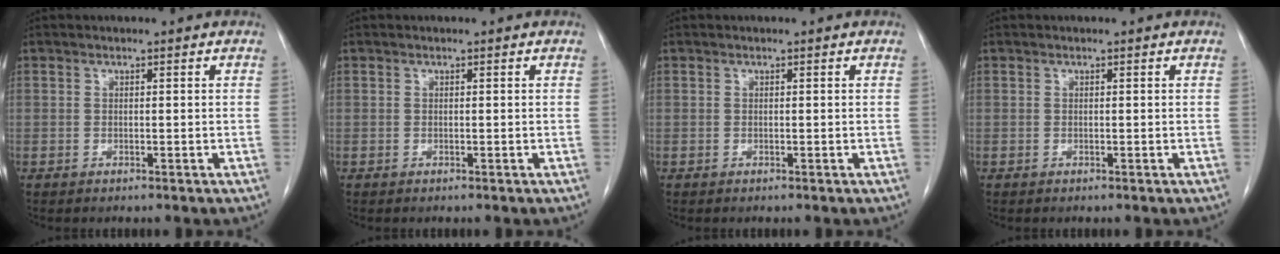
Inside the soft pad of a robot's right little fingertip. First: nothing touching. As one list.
[{"total": 0.0}, {"total": 0.0}, {"total": 0.0}]